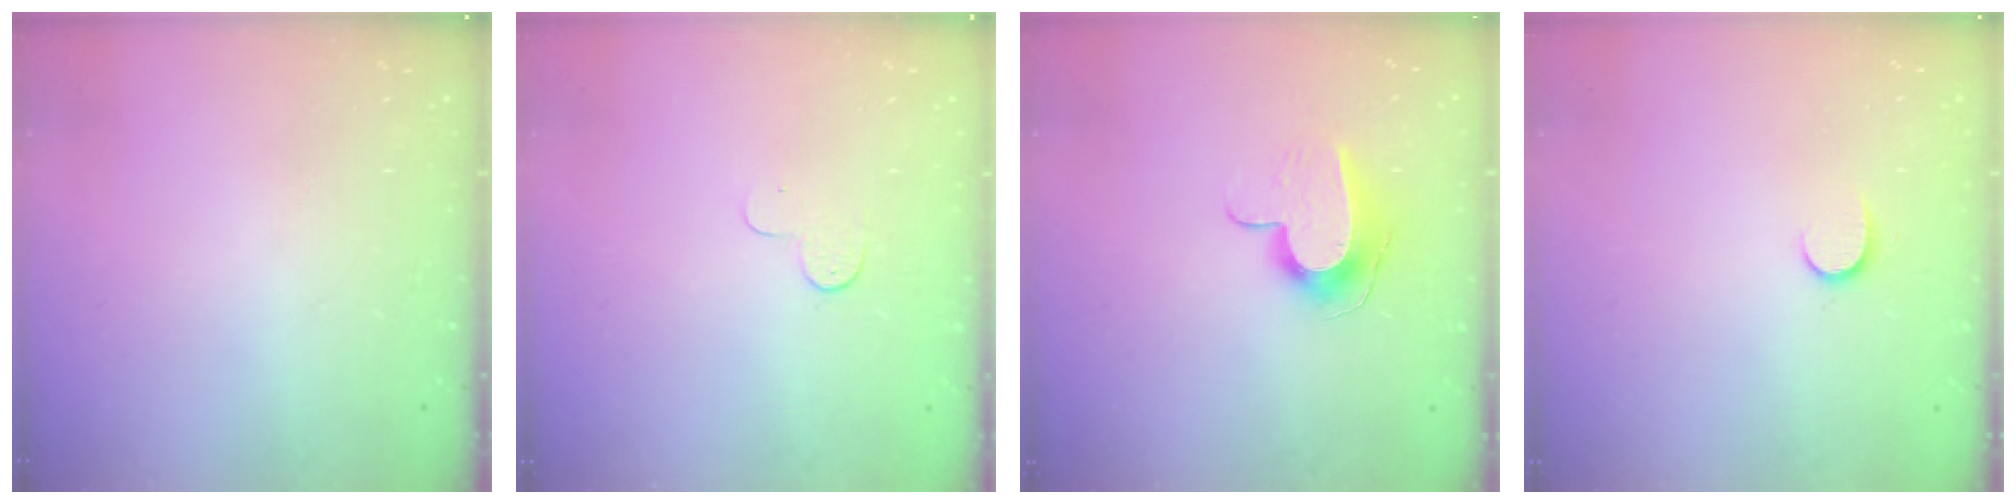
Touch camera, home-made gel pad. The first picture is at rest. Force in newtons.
{"total": 4.0, "press": 4.0, "slide": 0.5}
{"total": 9.3, "press": 9.3, "slide": 0.3}
{"total": 5.1, "press": 5.1, "slide": 0.6}